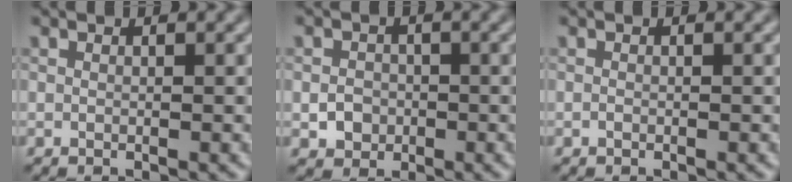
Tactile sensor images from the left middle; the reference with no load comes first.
{"total": 1.9, "force": [-0.5, 1.7, 0.7], "torque": [-0.006, 0.000, -0.012]}
{"total": 0.0}